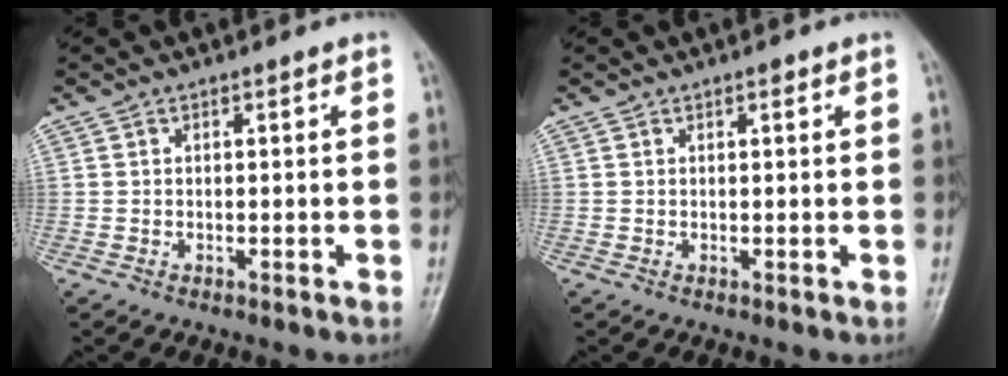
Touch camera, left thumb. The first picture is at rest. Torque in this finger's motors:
{"motor_torque": [0.65, -0.38, 0.03, -0.10, 0.00]}